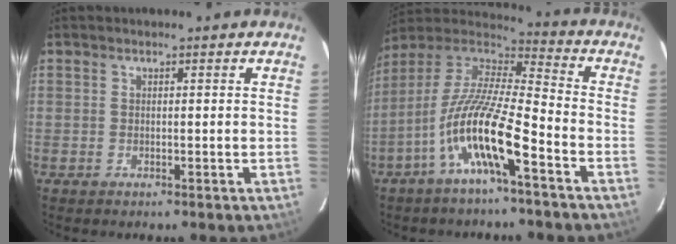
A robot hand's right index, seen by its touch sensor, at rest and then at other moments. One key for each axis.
{"total": 15.5, "fx": -7.2, "fy": 2.7, "fz": 13.4, "tx": -0.250, "ty": -0.011, "tz": -0.144}